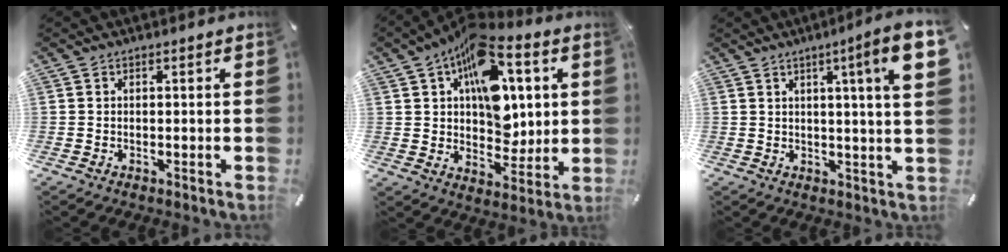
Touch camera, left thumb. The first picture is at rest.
{"total": 16.9, "force": [6.2, 10.7, 11.5], "torque": [-0.160, -0.031, 0.112]}
{"total": 10.4, "force": [3.9, 0.1, 9.6], "torque": [-0.142, -0.016, 0.054]}